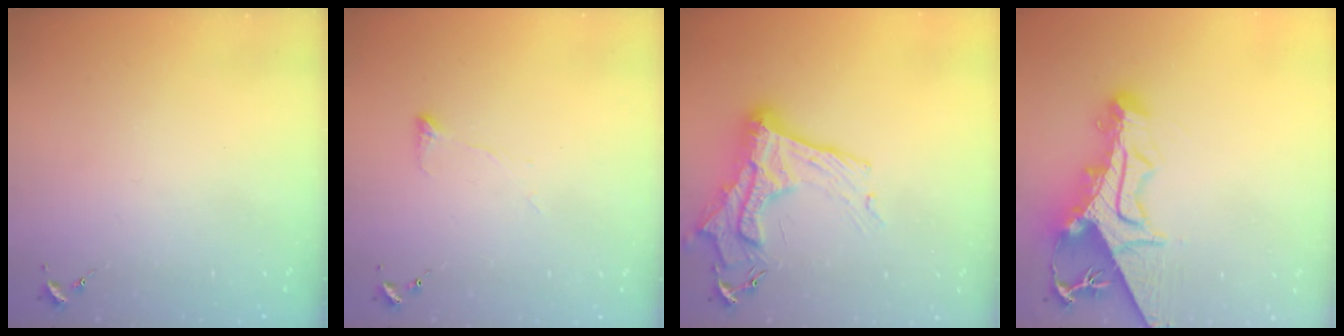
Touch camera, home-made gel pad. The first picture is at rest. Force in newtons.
{"total": 4.7, "press": 4.7, "slide": 0.8}
{"total": 17.3, "press": 17.3, "slide": 1.4}
{"total": 19.0, "press": 18.9, "slide": 2.1}